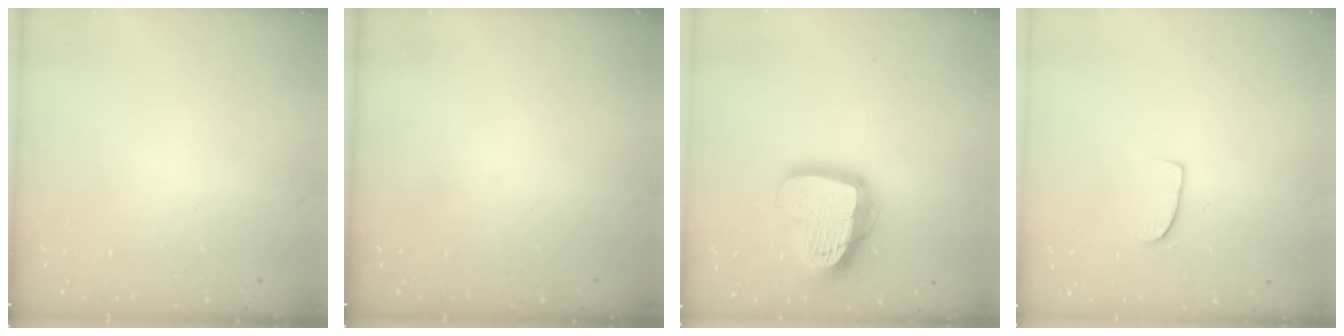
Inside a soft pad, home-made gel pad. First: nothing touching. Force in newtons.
{"total": 0.0}
{"total": 17.4, "press": 17.3, "slide": 1.5}
{"total": 7.0, "press": 7.0, "slide": 0.4}